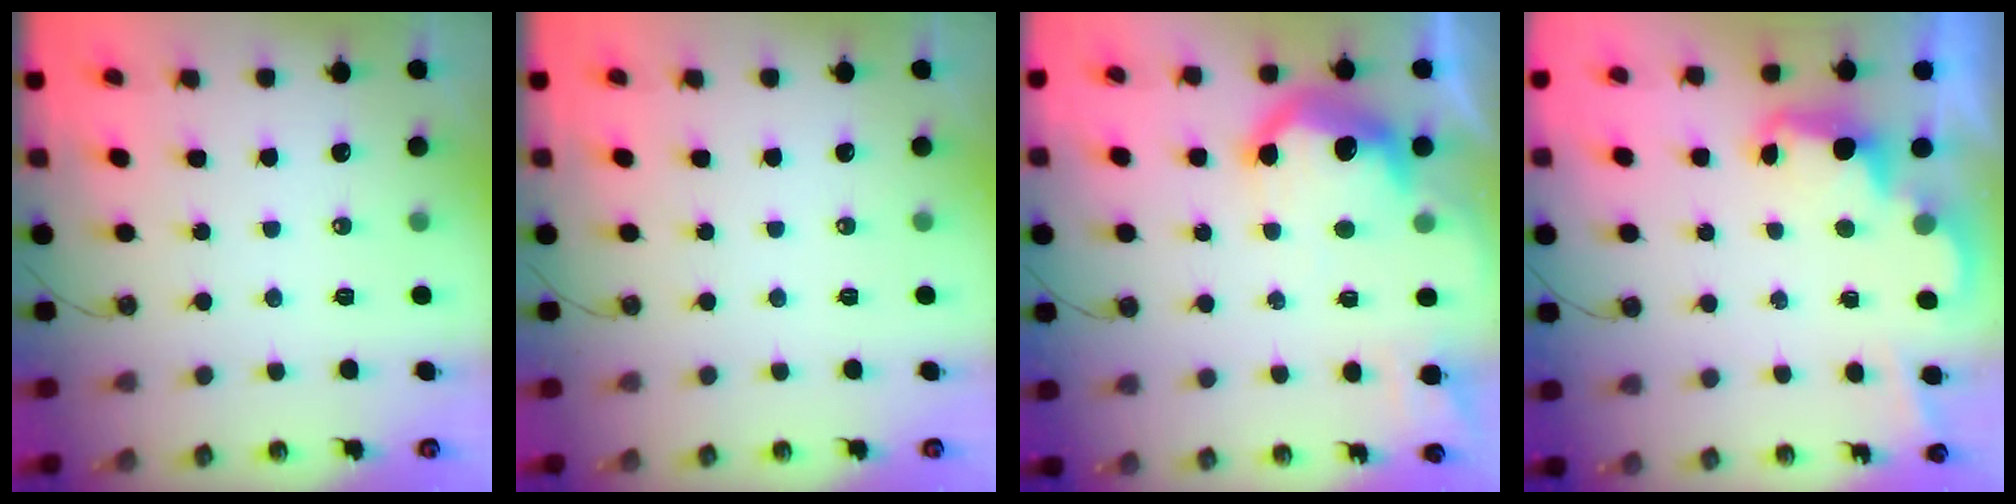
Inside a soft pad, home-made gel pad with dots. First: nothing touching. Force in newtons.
{"total": 0.0}
{"total": 14.9, "press": 14.9, "slide": 1.1}
{"total": 2.5, "press": 2.5, "slide": 0.5}